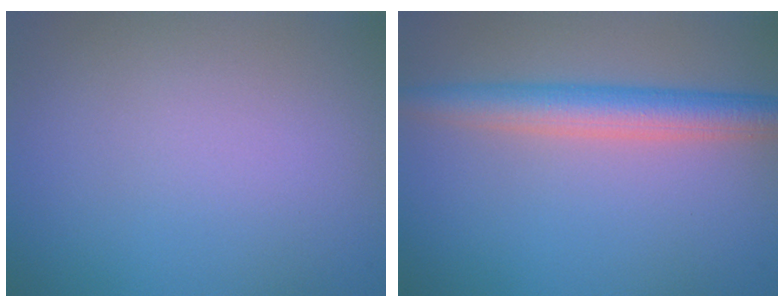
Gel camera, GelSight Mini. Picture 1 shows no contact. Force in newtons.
{"total": 4.6, "press": 4.6, "slide": 0.1}